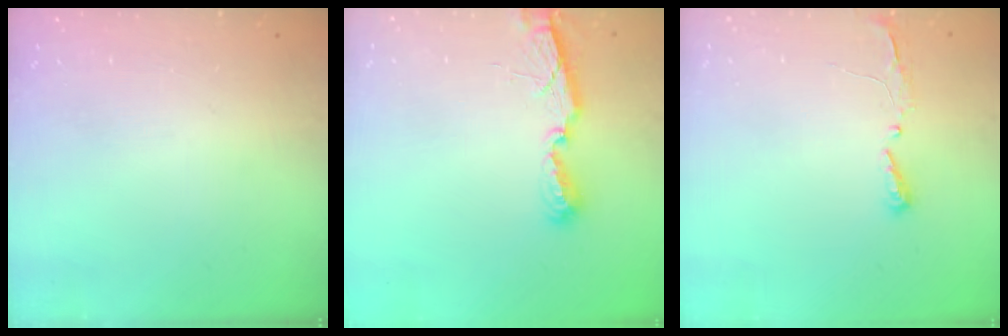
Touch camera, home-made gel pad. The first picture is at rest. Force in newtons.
{"total": 6.7, "press": 6.7, "slide": 0.5}
{"total": 3.8, "press": 3.7, "slide": 0.3}